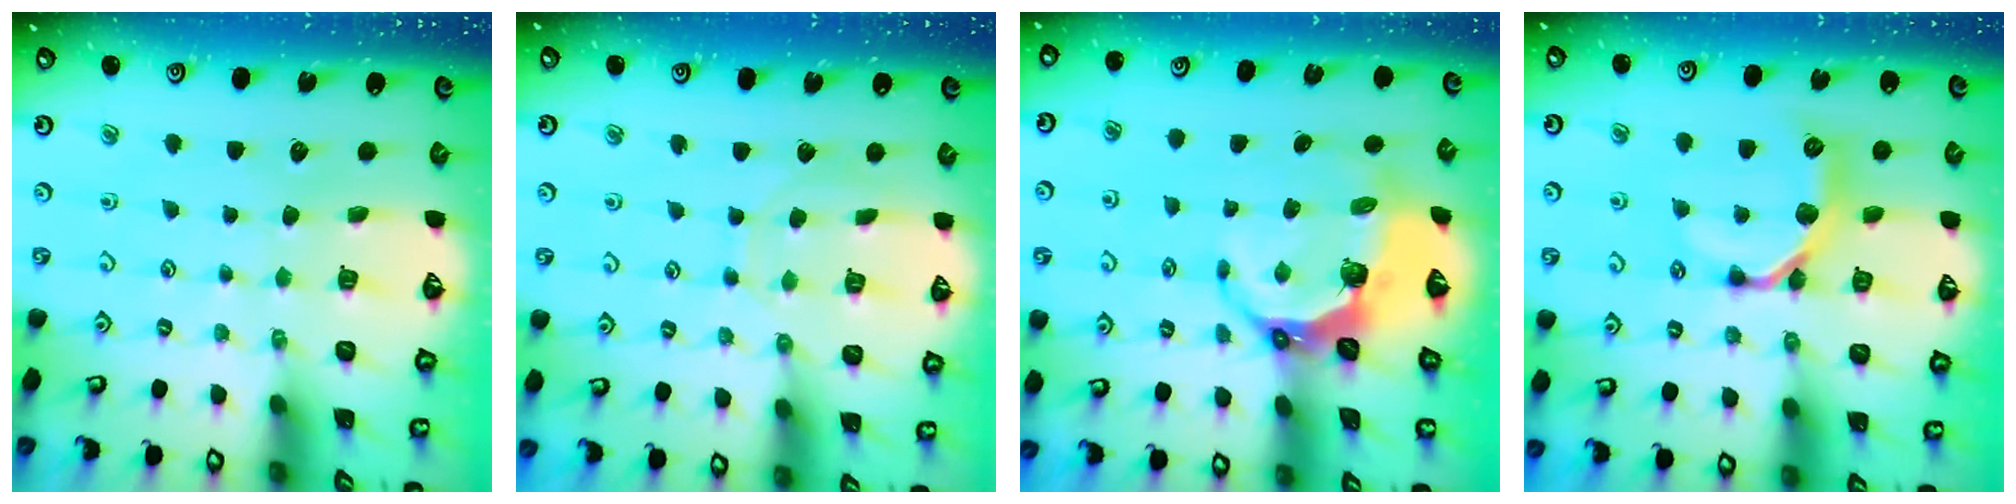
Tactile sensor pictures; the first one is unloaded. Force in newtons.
{"total": 6.3, "press": 6.3, "slide": 0.7}
{"total": 7.5, "press": 6.1, "slide": 4.3}
{"total": 10.8, "press": 10.8, "slide": 0.5}